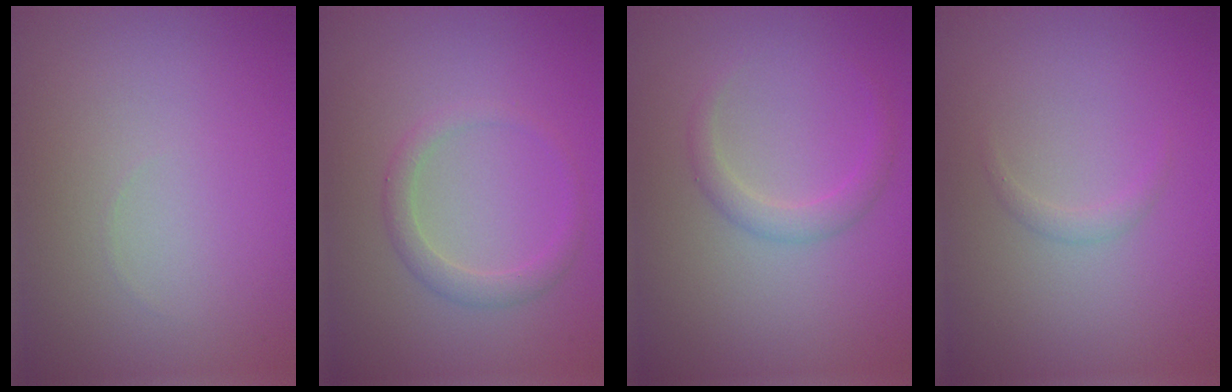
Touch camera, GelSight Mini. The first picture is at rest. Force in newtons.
{"total": 1.9, "press": 1.9, "slide": 0.2}
{"total": 1.8, "press": 1.8, "slide": 0.1}
{"total": 0.8, "press": 0.8, "slide": 0.1}